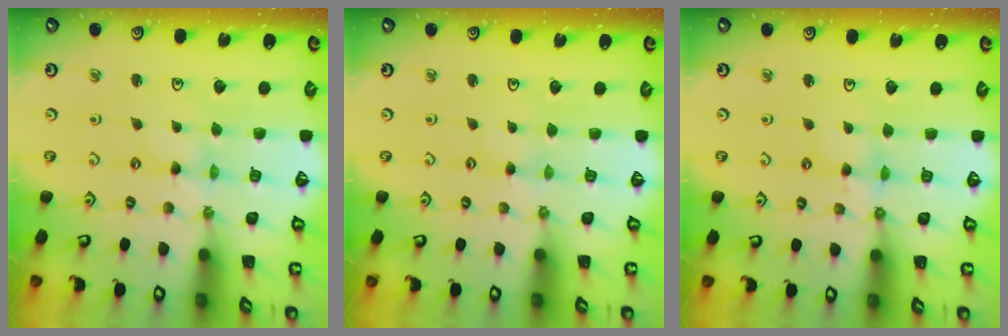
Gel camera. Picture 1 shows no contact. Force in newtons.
{"total": 0.0}
{"total": 2.6, "press": 2.6, "slide": 0.4}